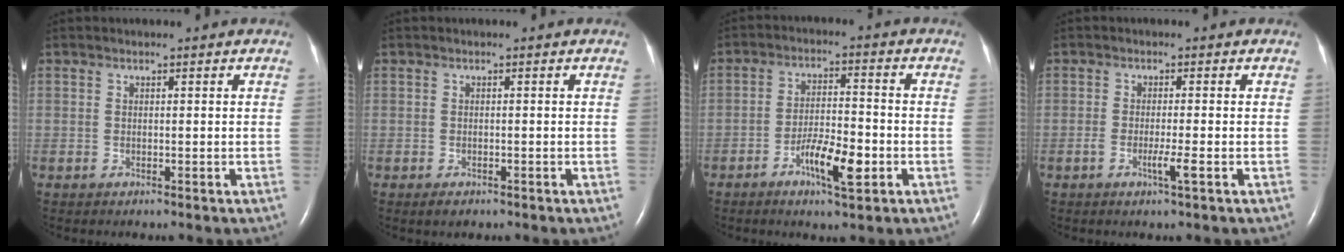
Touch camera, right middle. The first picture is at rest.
{"total": 1.4, "force": [-0.9, 0.6, 0.8], "torque": [-0.016, -0.001, -0.008]}
{"total": 6.9, "force": [-3.1, 1.4, 6.1], "torque": [-0.114, -0.002, -0.052]}
{"total": 2.5, "force": [-1.0, -0.3, 2.2], "torque": [-0.044, -0.004, -0.019]}